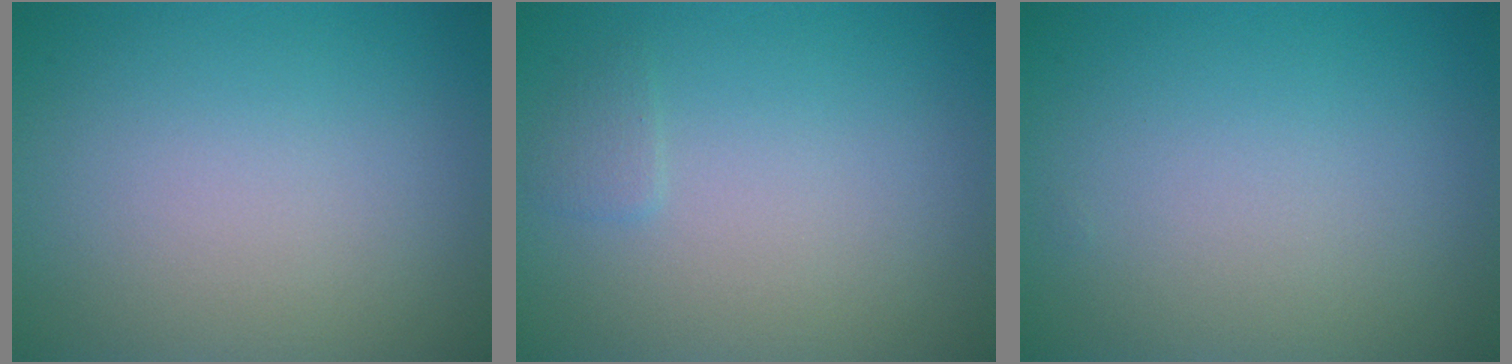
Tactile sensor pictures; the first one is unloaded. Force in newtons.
{"total": 0.8, "press": 0.8, "slide": 0.0}
{"total": 0.0}